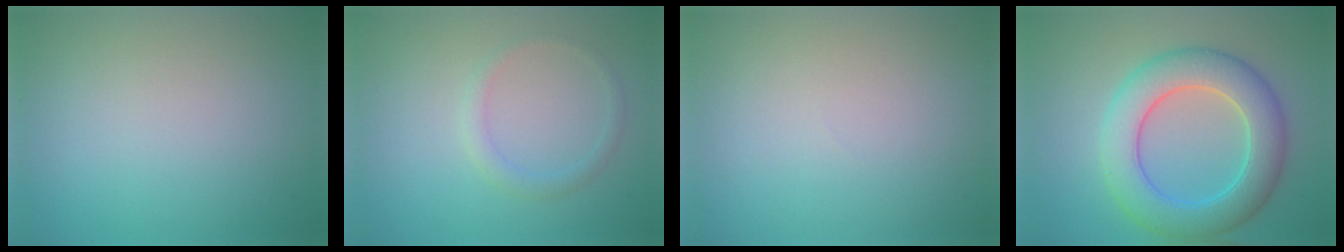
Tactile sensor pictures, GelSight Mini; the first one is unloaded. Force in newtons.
{"total": 1.2, "press": 1.2, "slide": 0.0}
{"total": 0.0}
{"total": 7.3, "press": 7.3, "slide": 0.2}